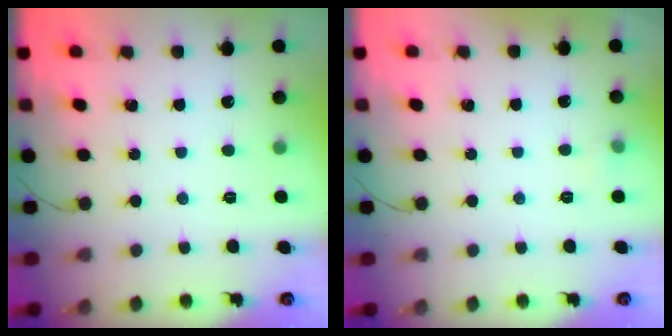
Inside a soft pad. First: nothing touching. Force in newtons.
{"total": 3.5, "press": 3.4, "slide": 1.0}